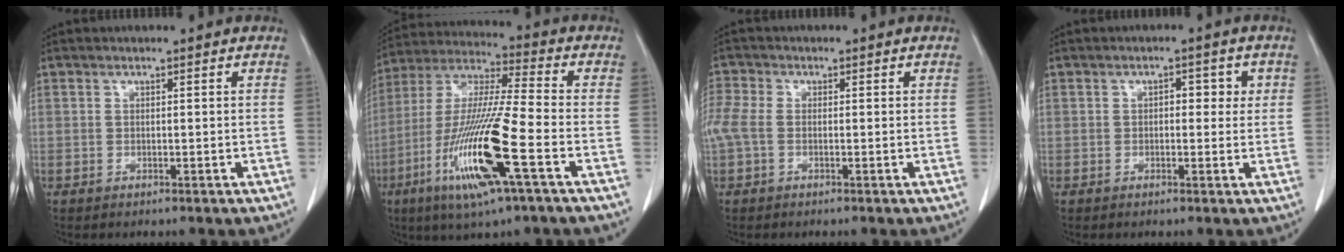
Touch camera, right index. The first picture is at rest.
{"total": 17.9, "force": [-6.7, 0.6, 16.6], "torque": [-0.347, -0.025, -0.129]}
{"total": 4.5, "force": [-0.3, 2.8, 3.5], "torque": [-0.114, 0.019, -0.006]}
{"total": 3.3, "force": [0.6, 1.8, 2.7], "torque": [-0.028, 0.010, 0.006]}